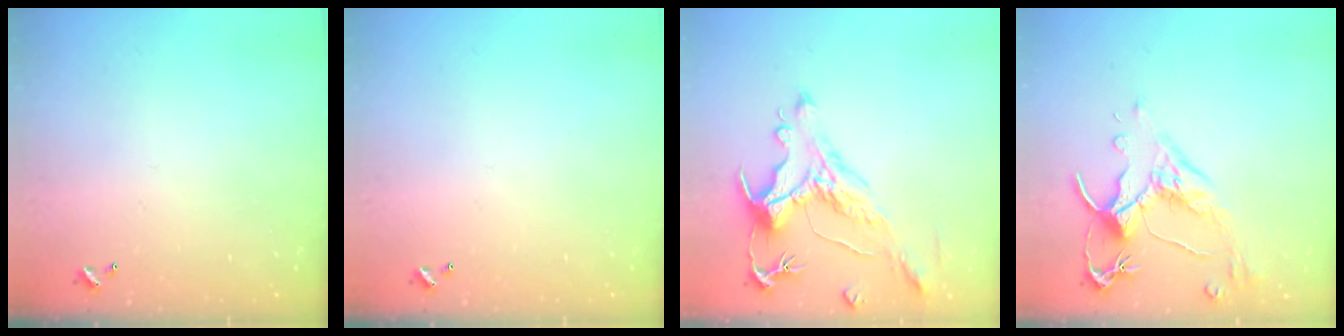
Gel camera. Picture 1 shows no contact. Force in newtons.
{"total": 0.0}
{"total": 1.2, "press": 0.2, "slide": 1.2}
{"total": 2.5, "press": 2.2, "slide": 1.3}